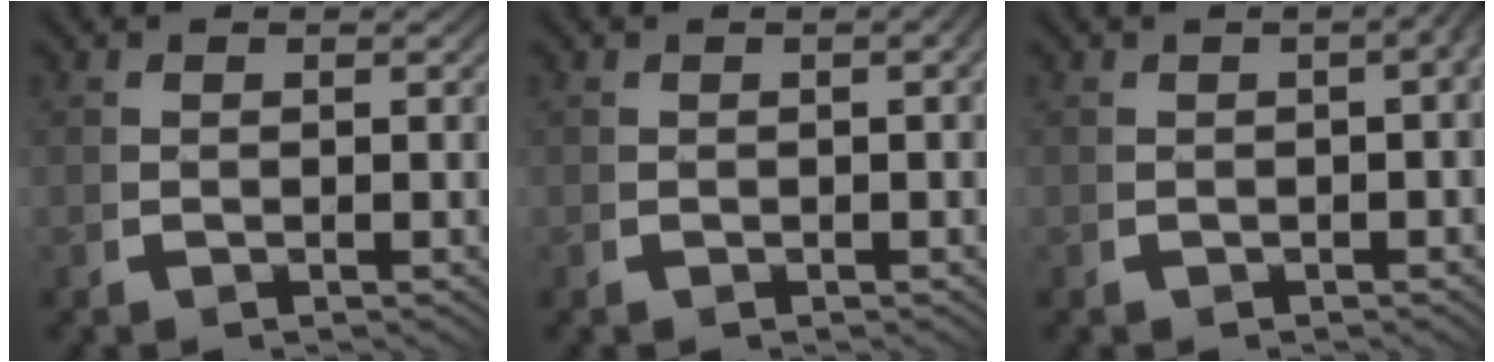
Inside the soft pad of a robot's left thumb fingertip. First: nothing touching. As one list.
[{"total": 1.1, "force": [-0.2, 0.4, 1.0], "torque": [-0.013, 0.004, -0.005]}, {"total": 4.0, "force": [0.3, 1.8, 3.6], "torque": [-0.034, 0.021, -0.007]}]